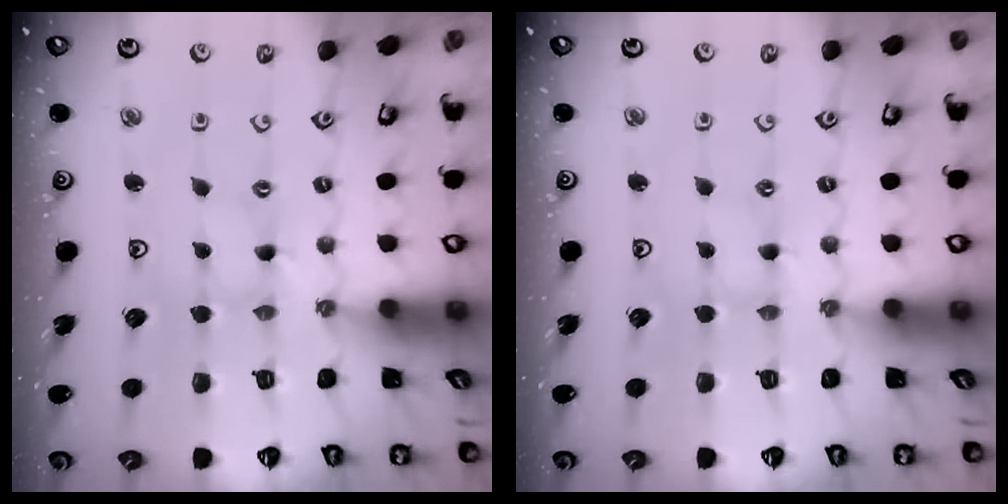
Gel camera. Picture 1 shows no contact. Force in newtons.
{"total": 1.6, "press": 1.5, "slide": 0.4}